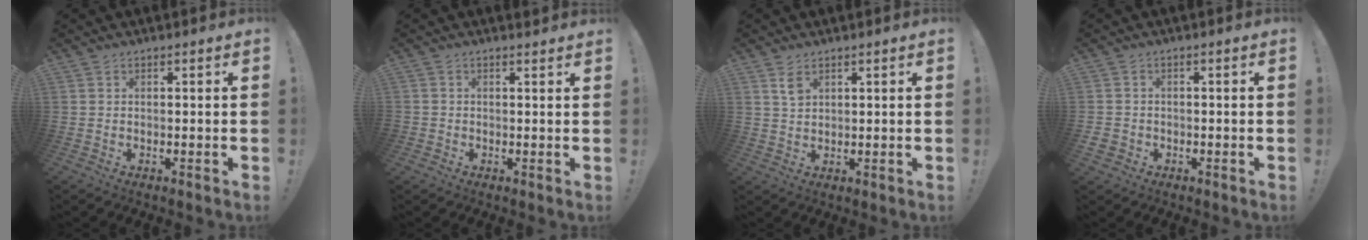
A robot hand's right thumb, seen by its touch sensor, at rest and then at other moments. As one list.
[{"total": 1.3, "force": [0.8, 1.0, 0.3], "torque": [0.003, -0.003, 0.014]}, {"total": 3.5, "force": [2.0, 1.8, 2.2], "torque": [-0.024, -0.012, 0.033]}, {"total": 2.1, "force": [-0.7, 1.8, 0.7], "torque": [-0.010, 0.001, -0.011]}]